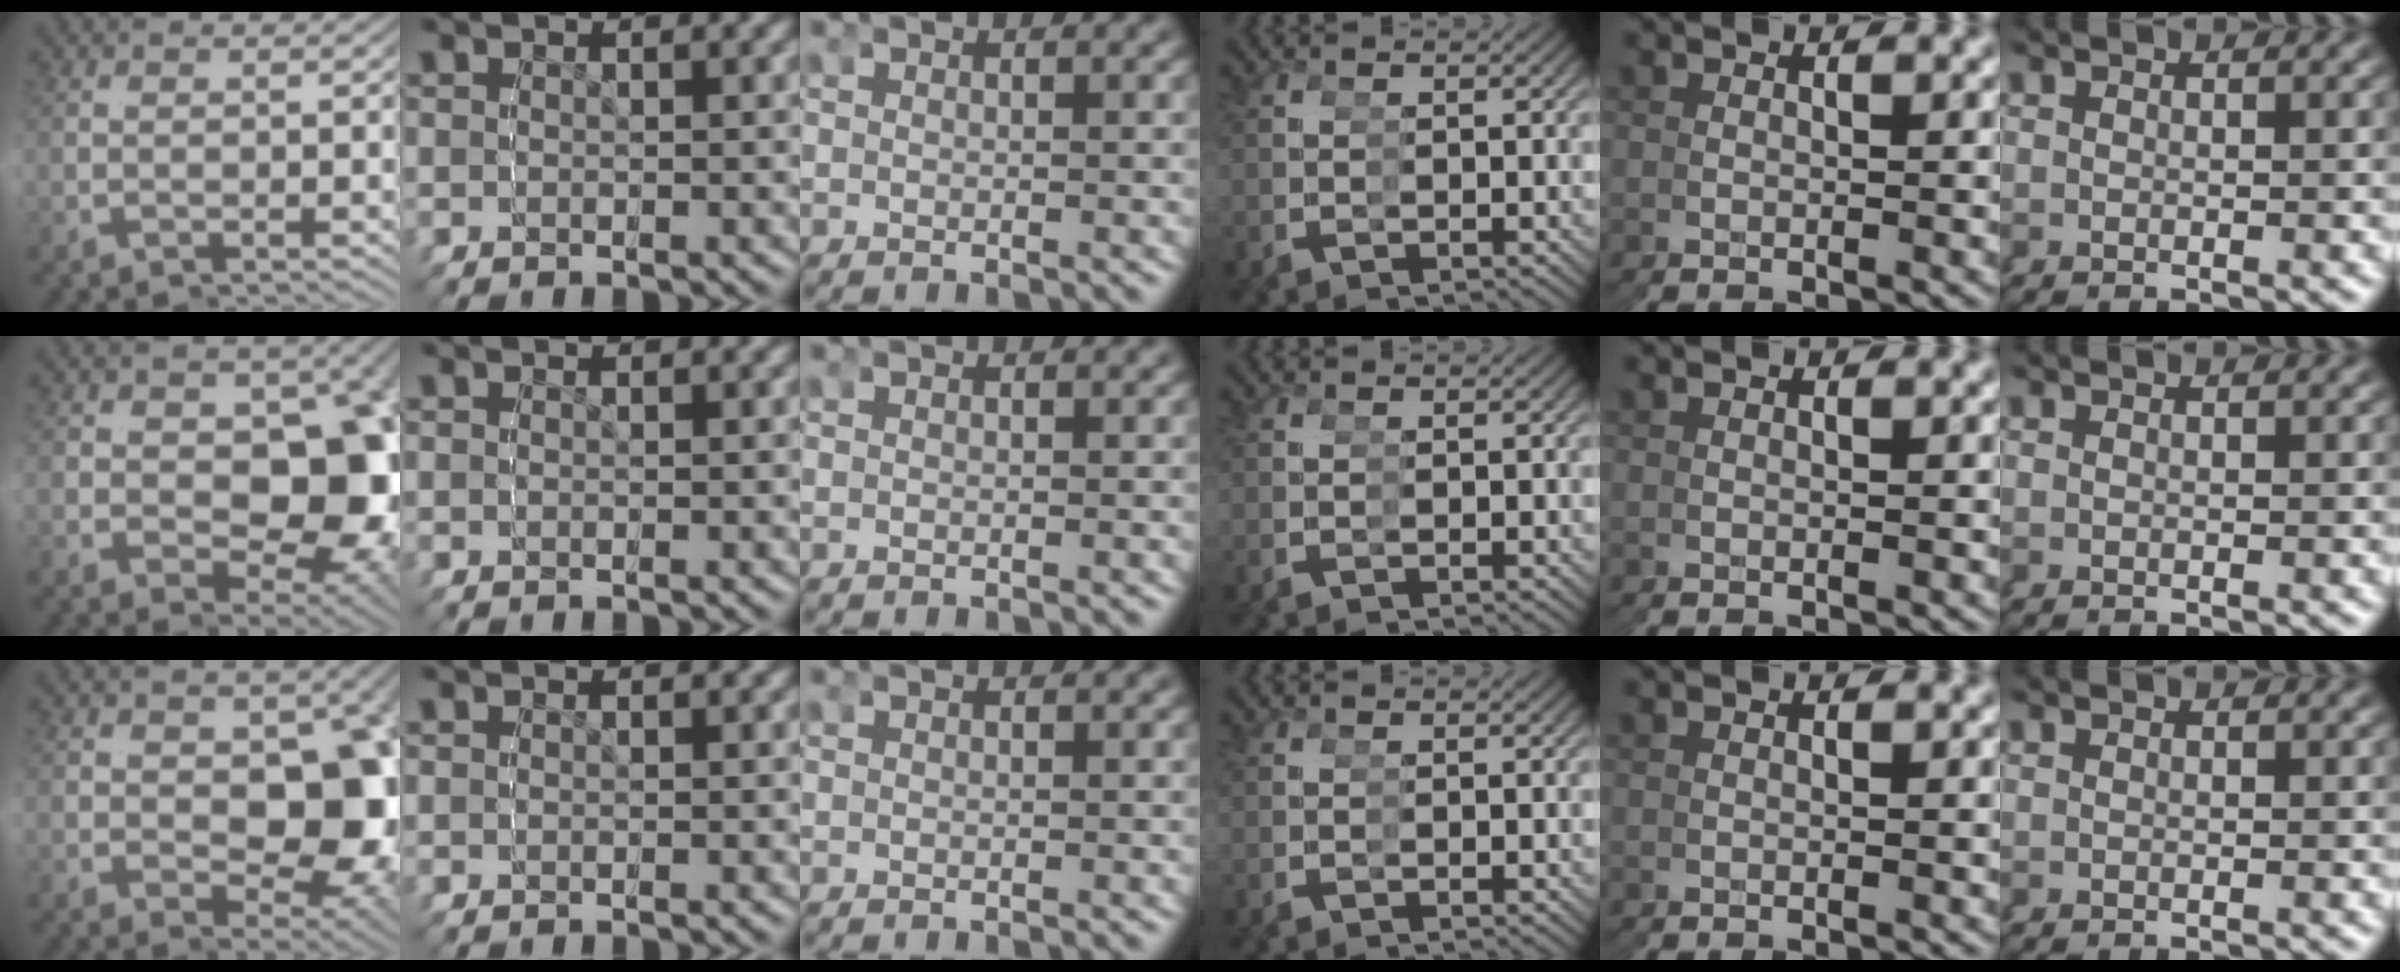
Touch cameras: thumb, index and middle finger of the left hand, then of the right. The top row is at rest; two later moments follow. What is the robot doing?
{"motion": "grasp_and_lifting", "object": "condiment"}